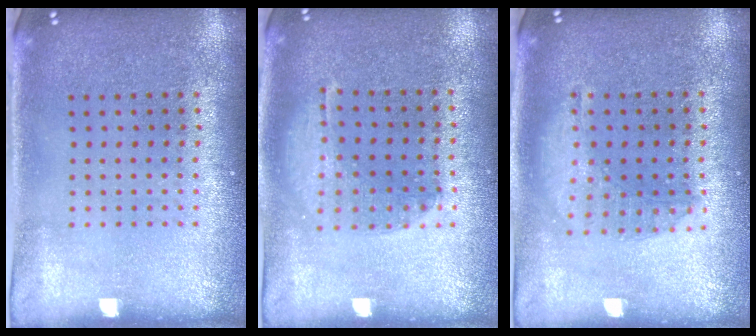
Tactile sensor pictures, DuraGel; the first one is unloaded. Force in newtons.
{"total": 1.3, "press": 1.2, "slide": 0.4}
{"total": 1.4, "press": 1.4, "slide": 0.3}